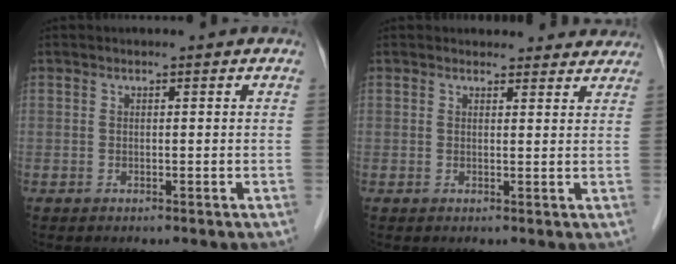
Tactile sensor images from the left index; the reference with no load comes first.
{"total": 6.7, "force": [6.3, 2.2, 0.3], "torque": [0.021, 0.006, 0.052]}